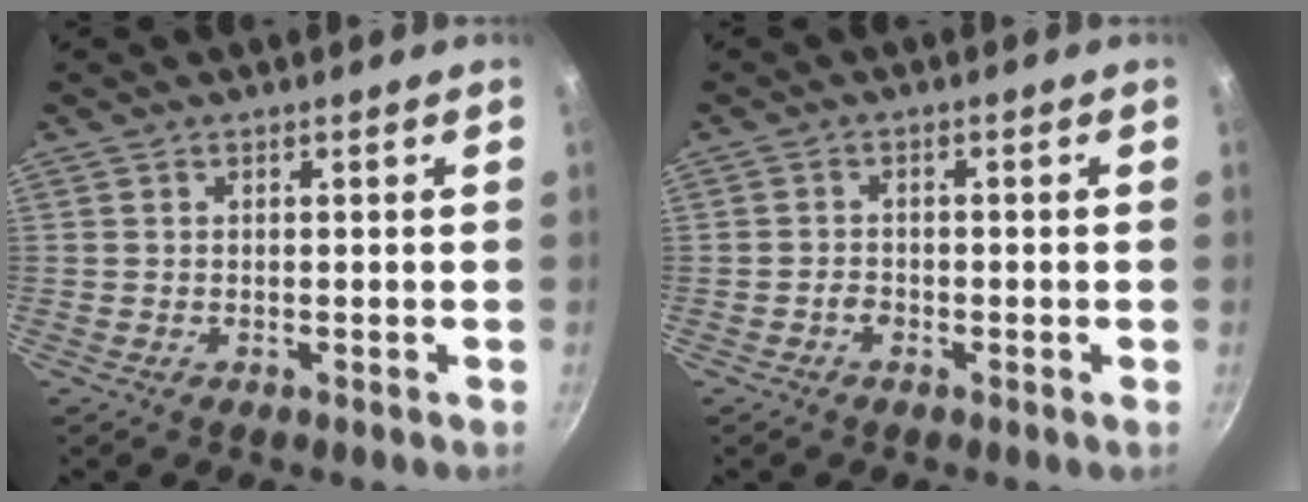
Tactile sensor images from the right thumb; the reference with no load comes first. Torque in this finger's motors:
{"motor_torque": [0.20, 0.13, 0.41, -0.34, 0.00]}